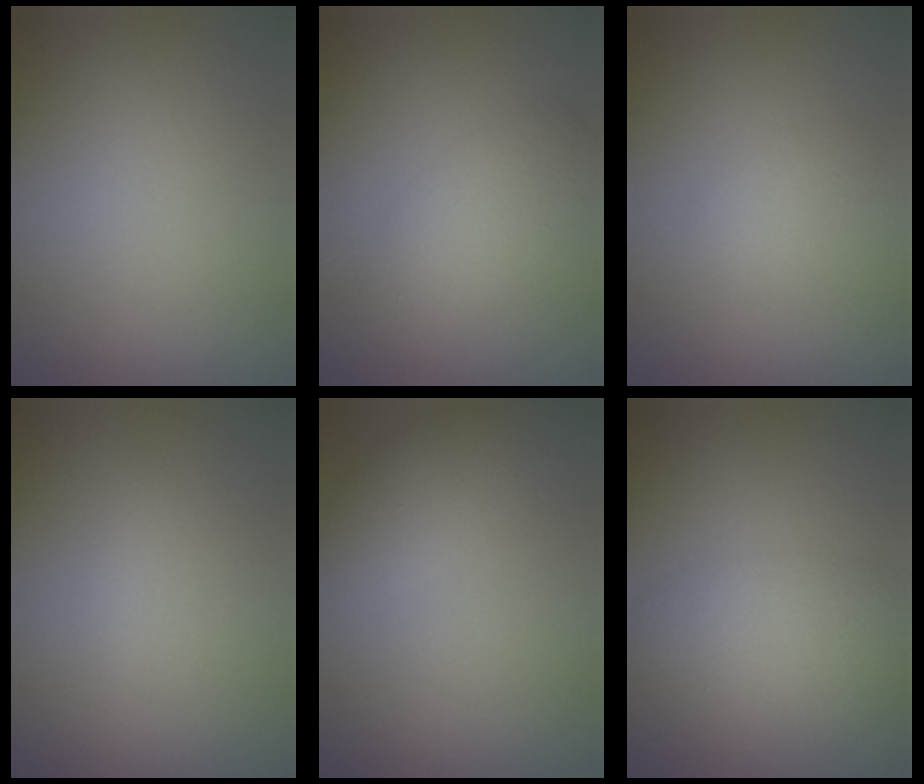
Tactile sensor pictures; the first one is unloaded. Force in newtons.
{"total": 3.1, "press": 3.1, "slide": 0.0}
{"total": 1.1, "press": 1.1, "slide": 0.1}
{"total": 0.6, "press": 0.6, "slide": 0.1}
{"total": 2.3, "press": 2.3, "slide": 0.1}
{"total": 4.4, "press": 4.4, "slide": 0.1}